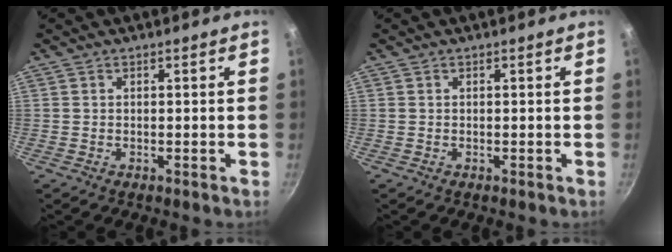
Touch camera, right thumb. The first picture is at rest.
{"total": 0.0}